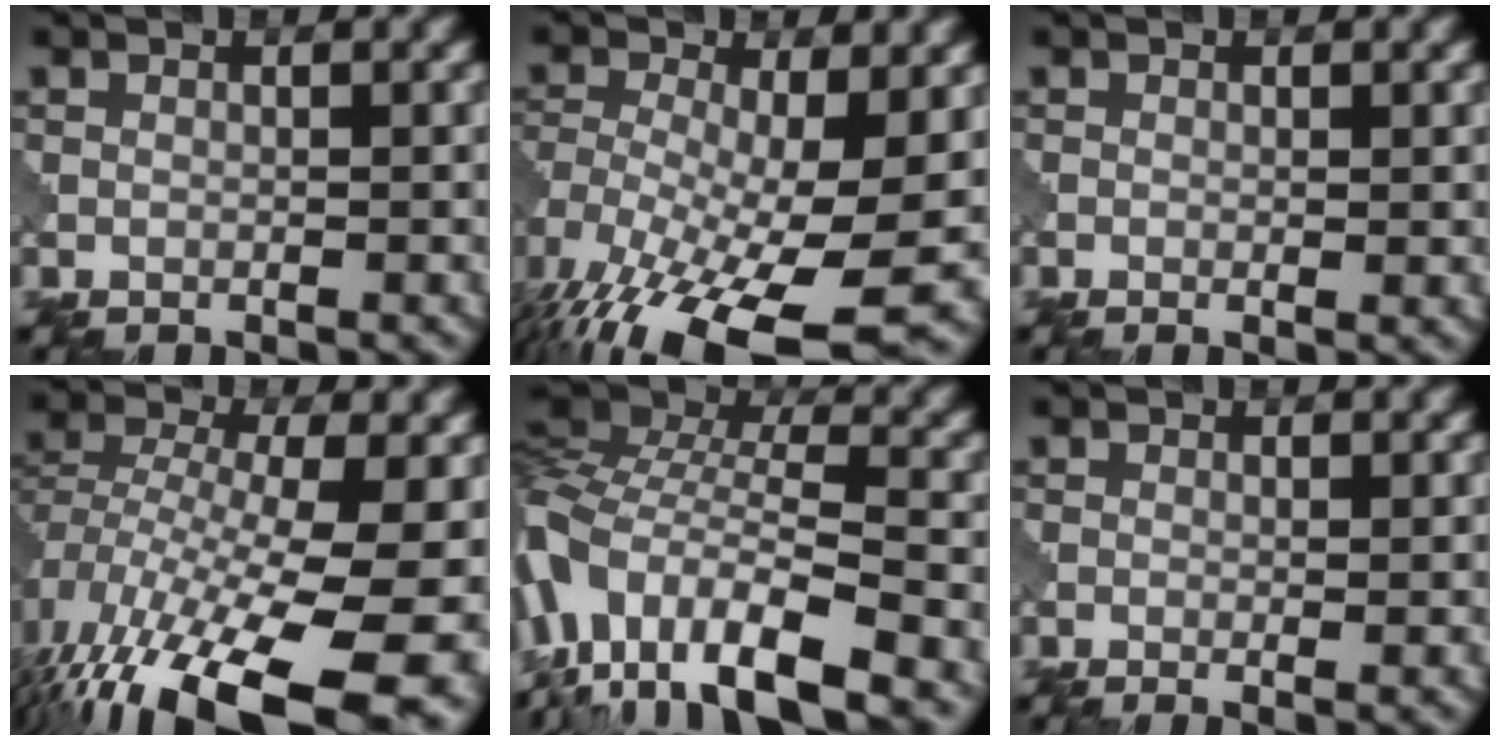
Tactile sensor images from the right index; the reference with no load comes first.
{"total": 15.9, "force": [-7.1, 6.5, 12.7], "torque": [-0.257, -0.020, -0.102]}
{"total": 0.9, "force": [0.0, 0.3, 0.9], "torque": [-0.014, -0.004, -0.002]}
{"total": 17.3, "force": [-8.6, 7.8, 12.8], "torque": [-0.231, -0.036, -0.095]}
{"total": 13.5, "force": [-7.9, 5.3, 9.6], "torque": [-0.189, 0.012, -0.147]}
{"total": 1.2, "force": [-0.1, 0.3, 1.2], "torque": [-0.020, -0.005, -0.005]}